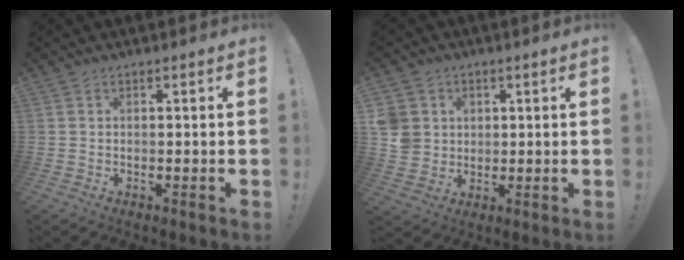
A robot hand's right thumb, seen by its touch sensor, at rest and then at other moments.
{"total": 7.5, "force": [1.8, 6.9, 2.2], "torque": [-0.049, -0.007, 0.038]}